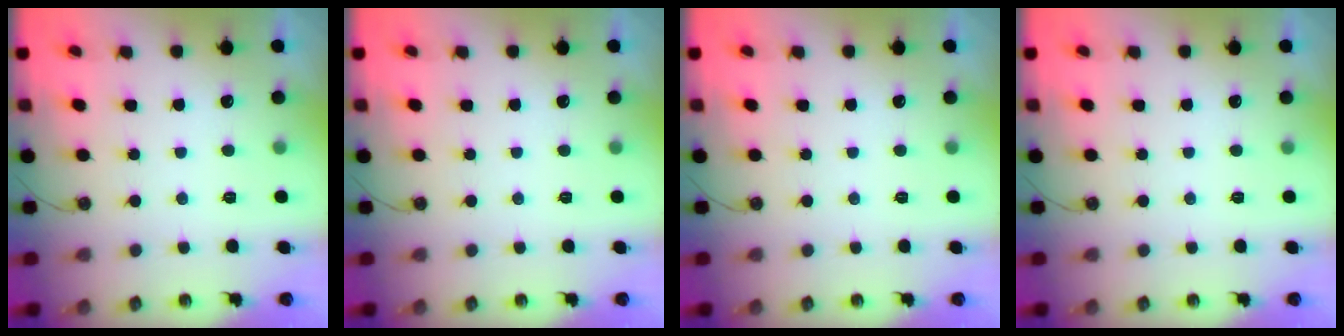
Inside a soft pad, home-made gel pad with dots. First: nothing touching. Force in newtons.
{"total": 0.0}
{"total": 0.0}
{"total": 0.0}